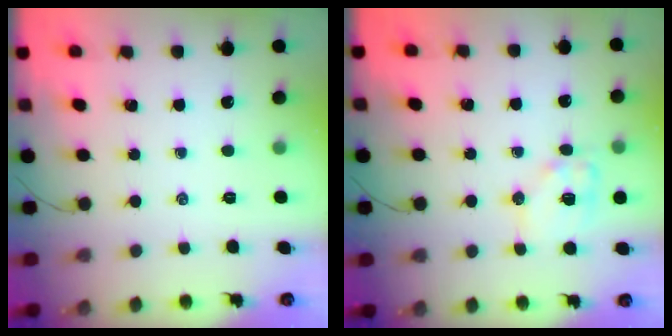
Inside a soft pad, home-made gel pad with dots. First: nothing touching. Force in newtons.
{"total": 9.6, "press": 9.5, "slide": 0.6}